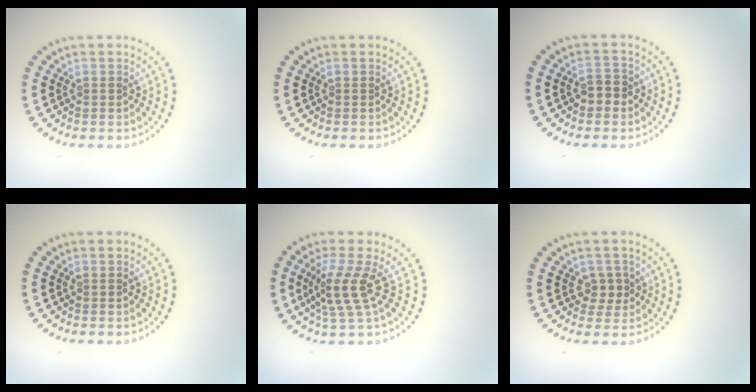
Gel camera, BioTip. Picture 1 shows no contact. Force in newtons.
{"total": 0.0}
{"total": 1.8, "press": 1.8, "slide": 0.5}
{"total": 0.0}
{"total": 3.4, "press": 2.6, "slide": 2.2}
{"total": 1.7, "press": 1.5, "slide": 0.8}